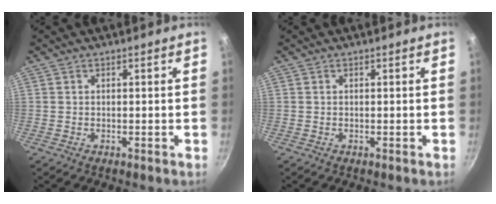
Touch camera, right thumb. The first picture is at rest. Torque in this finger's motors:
{"motor_torque": [0.00, 0.00, 0.07, 0.08, 0.00]}